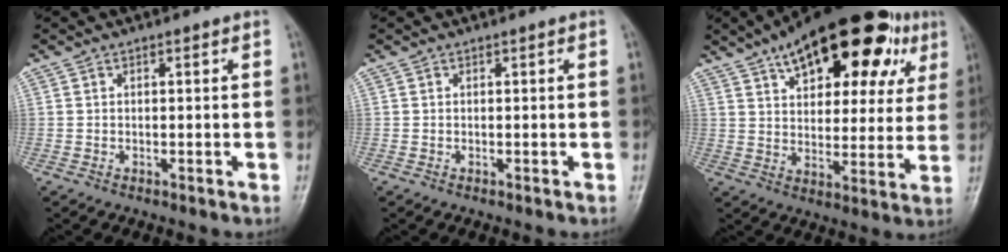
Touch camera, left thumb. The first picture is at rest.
{"total": 0.0}
{"total": 25.7, "force": [13.8, 11.6, 18.3], "torque": [-0.239, -0.002, 0.203]}